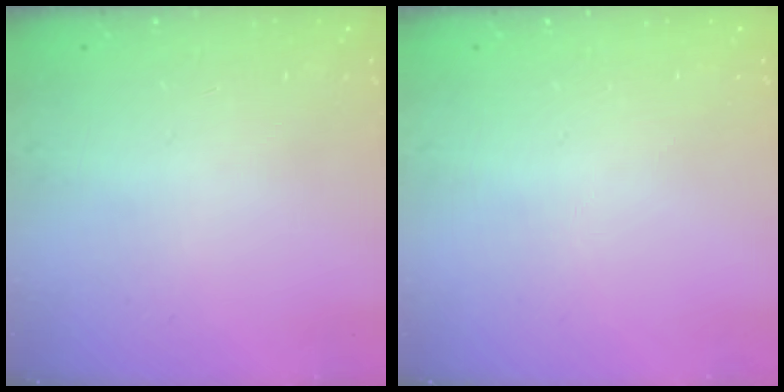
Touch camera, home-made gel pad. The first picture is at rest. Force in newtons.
{"total": 0.0}